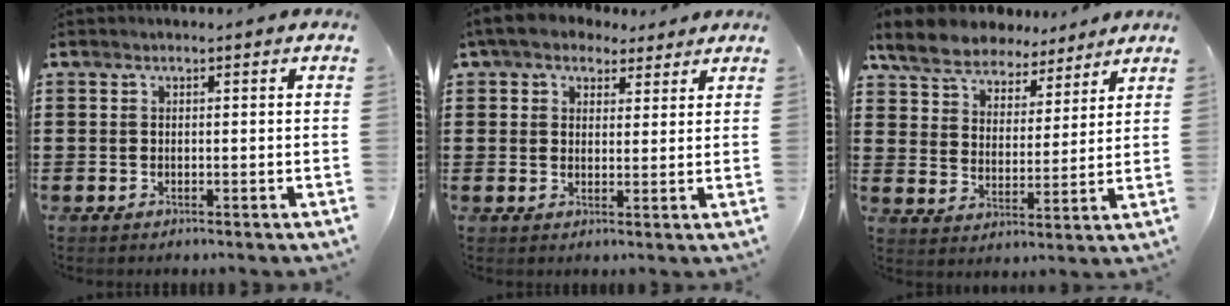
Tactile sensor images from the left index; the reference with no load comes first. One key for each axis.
{"total": 5.0, "fx": 3.9, "fy": 2.5, "fz": 1.8, "tx": -0.052, "ty": 0.005, "tz": 0.074}
{"total": 7.2, "fx": 6.5, "fy": 2.6, "fz": 1.9, "tx": -0.072, "ty": -0.025, "tz": 0.117}